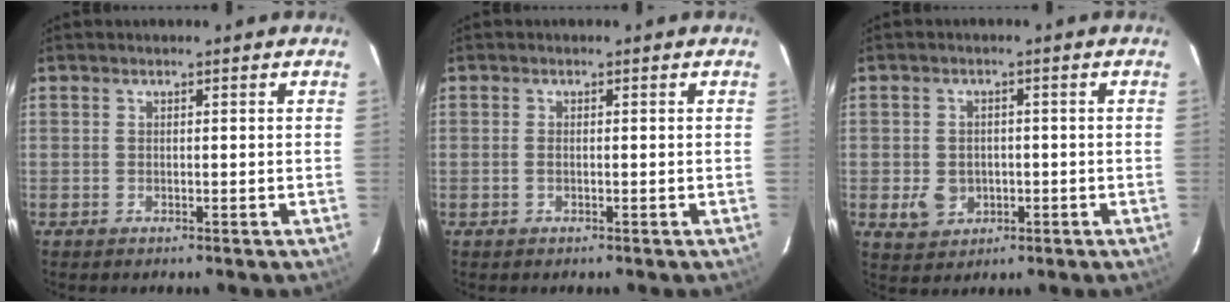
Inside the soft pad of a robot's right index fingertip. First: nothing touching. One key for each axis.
{"total": 0.8, "fx": -0.2, "fy": 0.3, "fz": 0.7, "tx": -0.016, "ty": 0.001, "tz": -0.005}
{"total": 5.4, "fx": -1.2, "fy": 4.6, "fz": 2.6, "tx": -0.059, "ty": 0.004, "tz": -0.006}